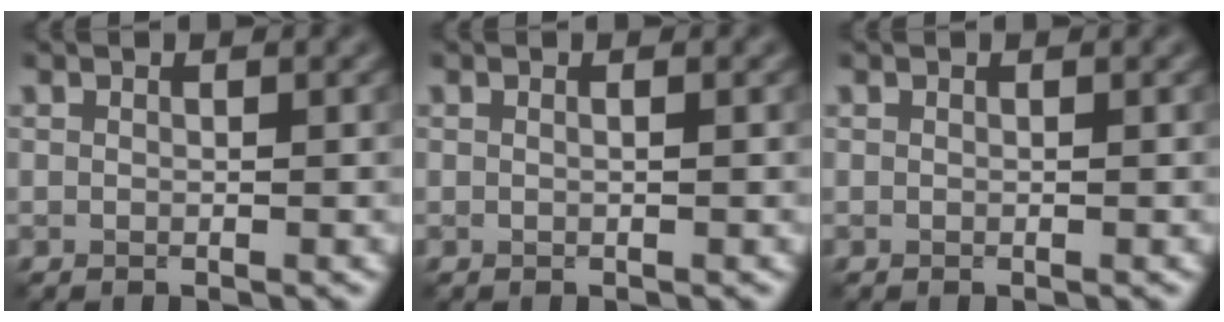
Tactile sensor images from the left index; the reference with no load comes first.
{"total": 0.0}
{"total": 0.0}